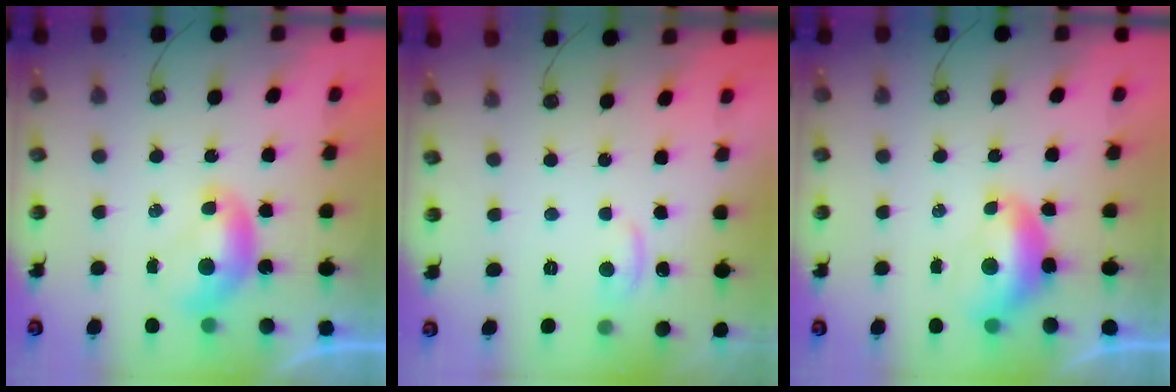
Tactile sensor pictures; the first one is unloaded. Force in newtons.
{"total": 1.5, "press": 1.2, "slide": 0.9}
{"total": 1.8, "press": 1.7, "slide": 0.6}